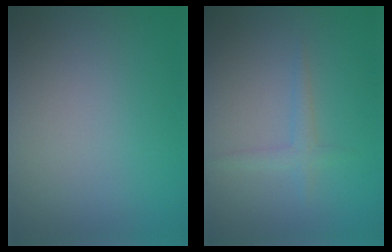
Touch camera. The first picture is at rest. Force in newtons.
{"total": 1.4, "press": 1.4, "slide": 0.1}